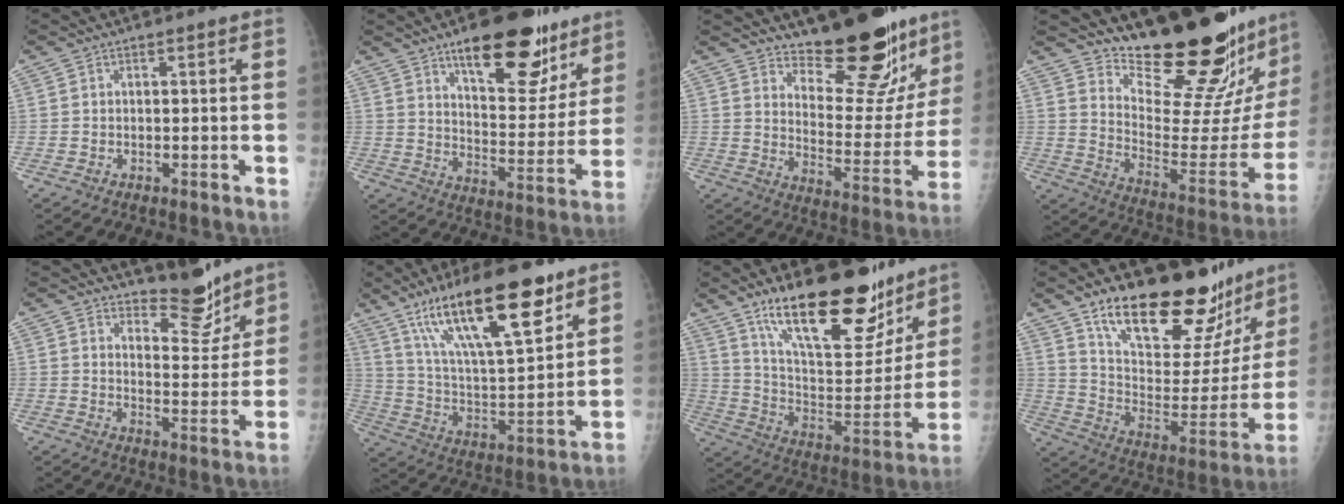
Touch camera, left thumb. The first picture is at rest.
{"total": 21.0, "force": [13.6, 8.7, 13.4], "torque": [-0.131, -0.069, 0.203]}
{"total": 19.5, "force": [16.0, 6.3, 9.3], "torque": [-0.080, -0.130, 0.225]}
{"total": 26.2, "force": [22.5, 4.2, 12.6], "torque": [-0.157, -0.199, 0.317]}
{"total": 8.3, "force": [7.3, 2.8, 2.6], "torque": [-0.005, -0.065, 0.116]}
{"total": 24.1, "force": [15.1, 6.8, 17.5], "torque": [-0.280, -0.049, 0.268]}
{"total": 27.0, "force": [18.5, 10.0, 17.0], "torque": [-0.221, -0.084, 0.301]}
{"total": 28.4, "force": [21.5, 10.5, 15.1], "torque": [-0.189, -0.101, 0.326]}